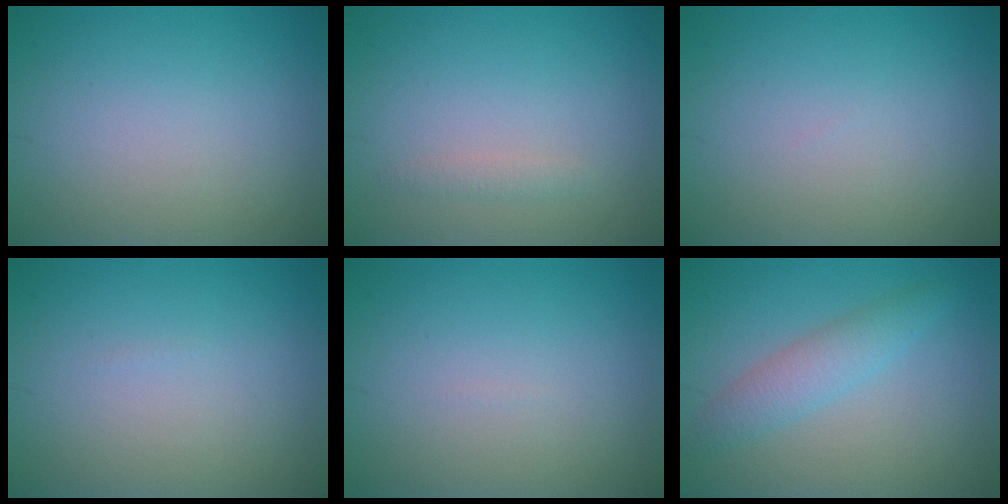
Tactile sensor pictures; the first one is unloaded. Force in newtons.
{"total": 0.8, "press": 0.8, "slide": 0.0}
{"total": 0.0}
{"total": 0.0}
{"total": 0.0}
{"total": 2.8, "press": 2.8, "slide": 0.0}